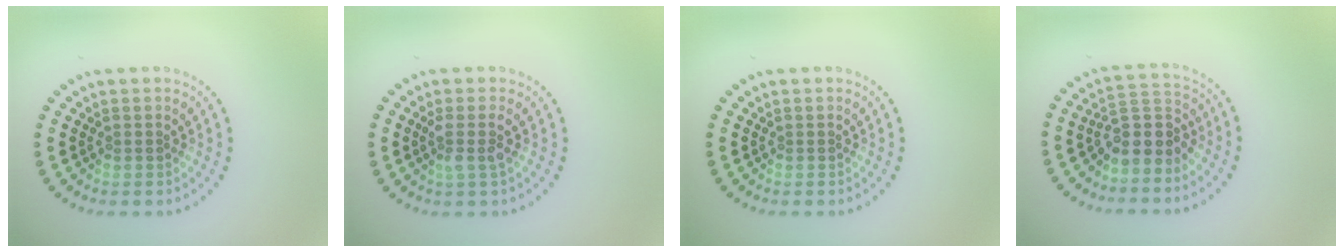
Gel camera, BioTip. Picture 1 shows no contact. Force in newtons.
{"total": 1.9, "press": 1.5, "slide": 1.1}
{"total": 0.0}
{"total": 3.8, "press": 3.2, "slide": 2.1}